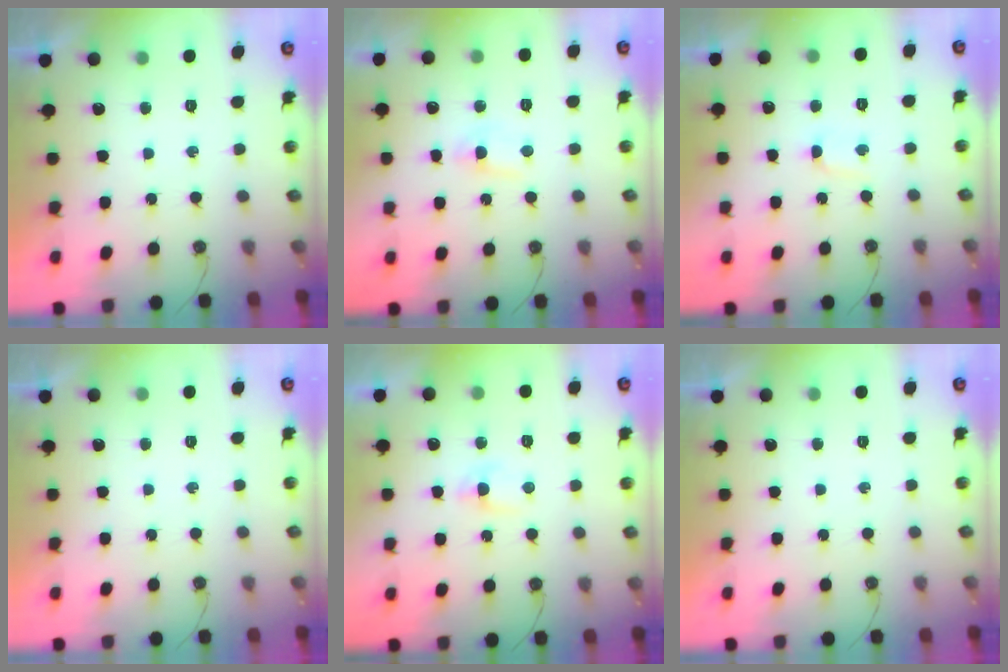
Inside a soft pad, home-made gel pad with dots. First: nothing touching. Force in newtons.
{"total": 4.6, "press": 4.5, "slide": 0.5}
{"total": 1.7, "press": 1.7, "slide": 0.3}
{"total": 0.0}
{"total": 2.5, "press": 2.5, "slide": 0.4}
{"total": 0.0}